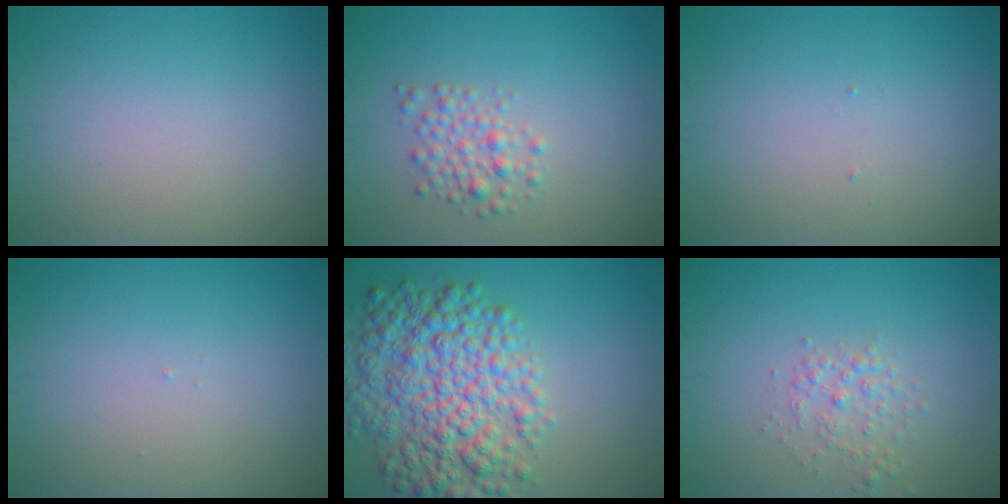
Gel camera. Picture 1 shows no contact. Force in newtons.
{"total": 2.3, "press": 2.3, "slide": 0.1}
{"total": 0.0}
{"total": 0.0}
{"total": 8.8, "press": 8.8, "slide": 0.3}
{"total": 1.9, "press": 1.9, "slide": 0.1}